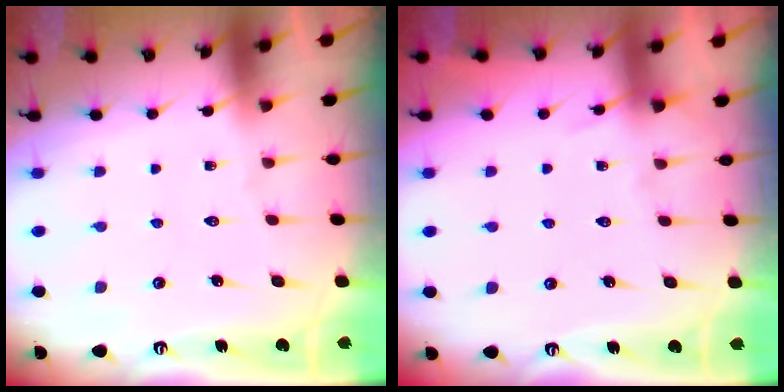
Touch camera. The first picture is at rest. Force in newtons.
{"total": 3.8, "press": 3.7, "slide": 0.6}